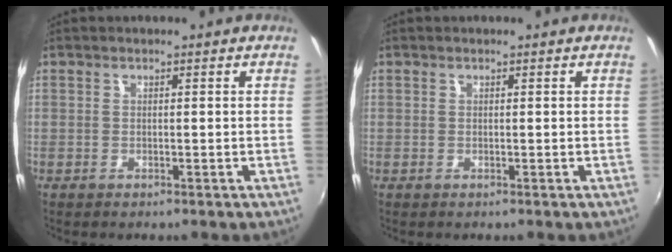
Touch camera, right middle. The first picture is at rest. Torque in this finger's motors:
{"motor_torque": [-0.09, 0.06, -0.01, 0.00]}